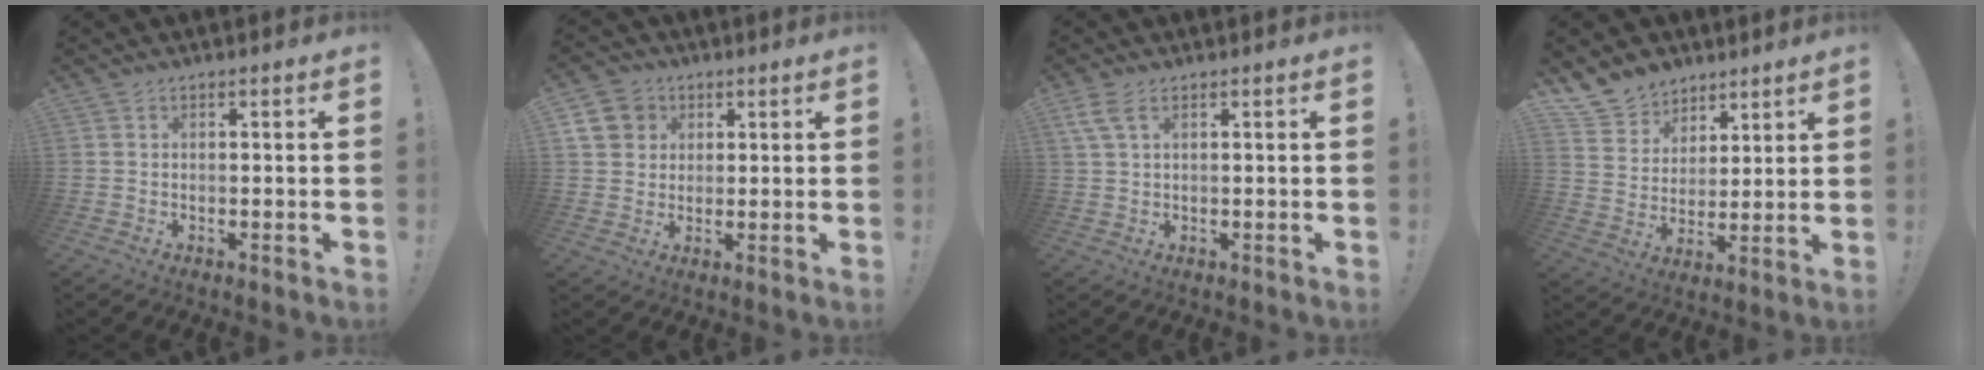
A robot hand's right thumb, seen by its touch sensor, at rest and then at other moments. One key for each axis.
{"total": 8.0, "fx": 3.0, "fy": 6.9, "fz": 2.7, "tx": -0.051, "ty": -0.009, "tz": 0.061}
{"total": 4.3, "fx": 2.1, "fy": 1.7, "fz": 3.4, "tx": -0.077, "ty": 0.006, "tz": 0.041}
{"total": 10.3, "fx": 7.7, "fy": 6.7, "fz": 1.3, "tx": -0.034, "ty": -0.059, "tz": 0.154}